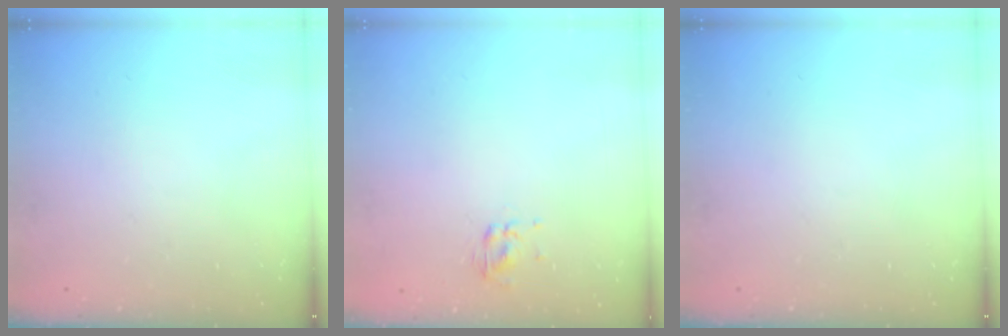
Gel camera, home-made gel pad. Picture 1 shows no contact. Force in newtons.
{"total": 2.8, "press": 2.6, "slide": 1.0}
{"total": 0.0}